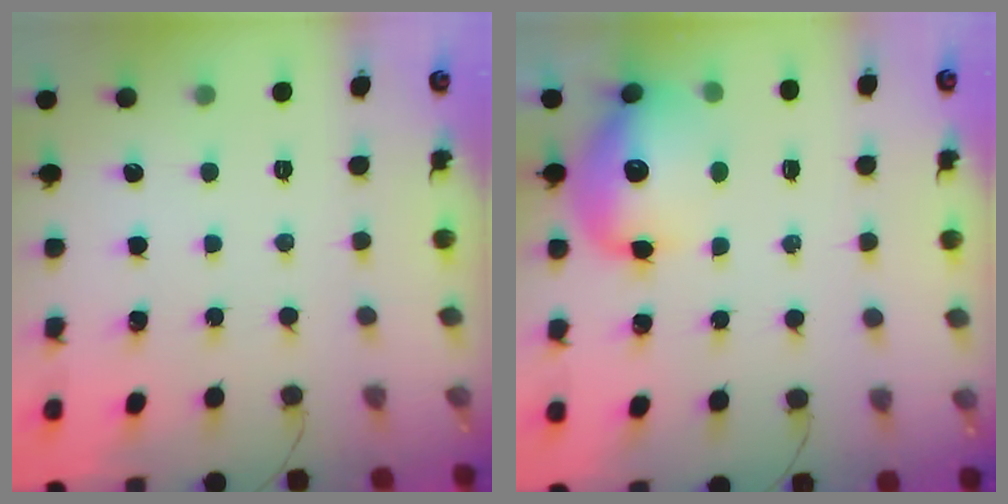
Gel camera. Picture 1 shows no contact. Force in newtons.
{"total": 12.7, "press": 12.3, "slide": 3.1}